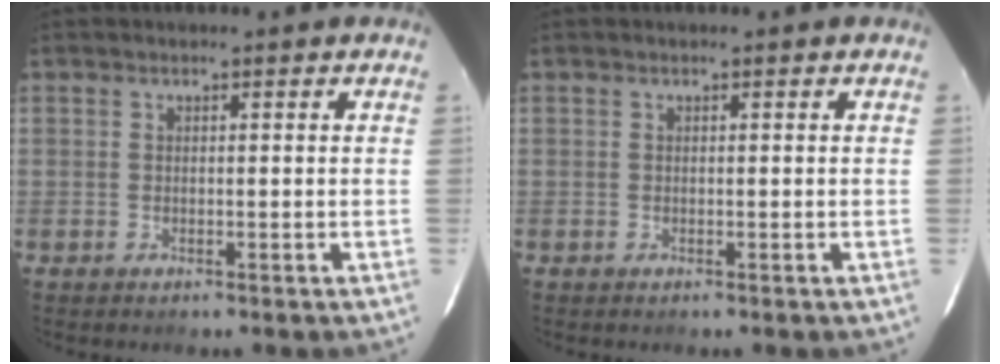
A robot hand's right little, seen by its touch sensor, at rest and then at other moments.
{"total": 0.0}